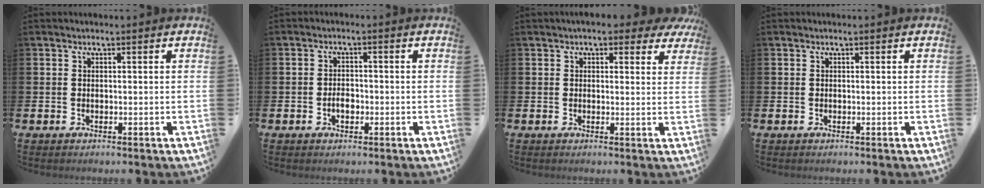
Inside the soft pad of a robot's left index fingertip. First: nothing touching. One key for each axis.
{"total": 2.3, "fx": -0.7, "fy": 1.4, "fz": 1.6, "tx": -0.021, "ty": 0.001, "tz": -0.016}
{"total": 3.2, "fx": 2.7, "fy": 1.3, "fz": 1.0, "tx": -0.011, "ty": -0.009, "tz": 0.045}
{"total": 0.0}